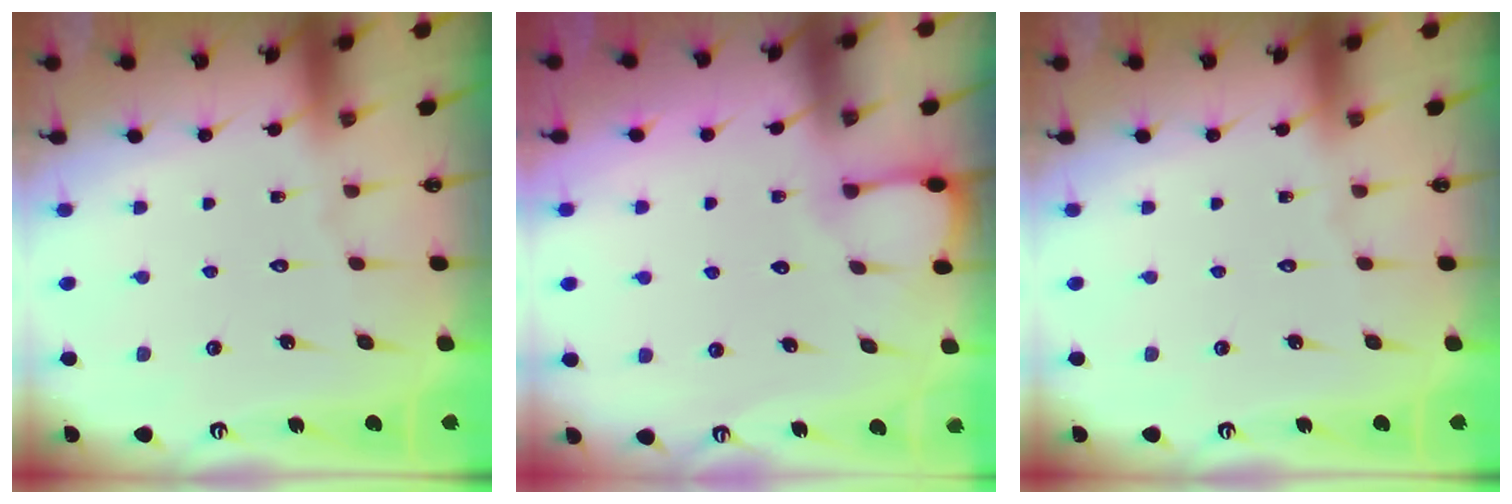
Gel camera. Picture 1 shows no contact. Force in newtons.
{"total": 2.0, "press": 2.0, "slide": 0.3}
{"total": 0.0}